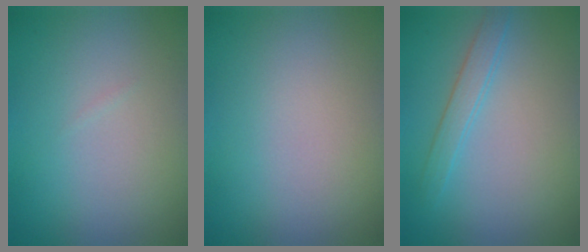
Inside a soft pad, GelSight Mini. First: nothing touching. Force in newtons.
{"total": 0.0}
{"total": 1.8, "press": 1.8, "slide": 0.1}